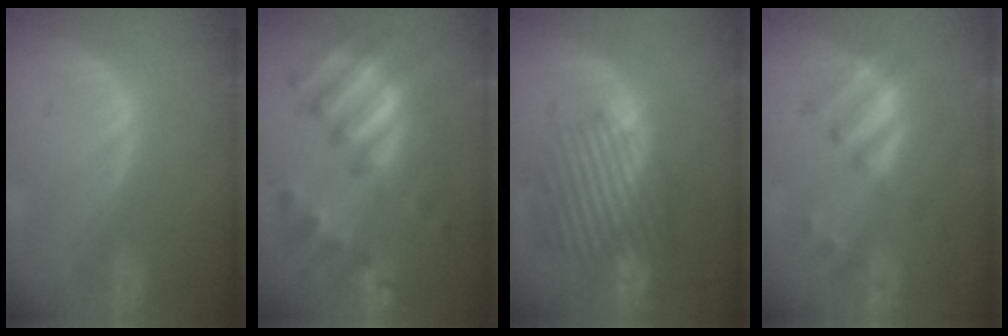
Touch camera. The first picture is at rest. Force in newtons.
{"total": 11.9, "press": 11.8, "slide": 1.0}
{"total": 10.0, "press": 9.6, "slide": 2.7}
{"total": 7.7, "press": 6.8, "slide": 3.6}